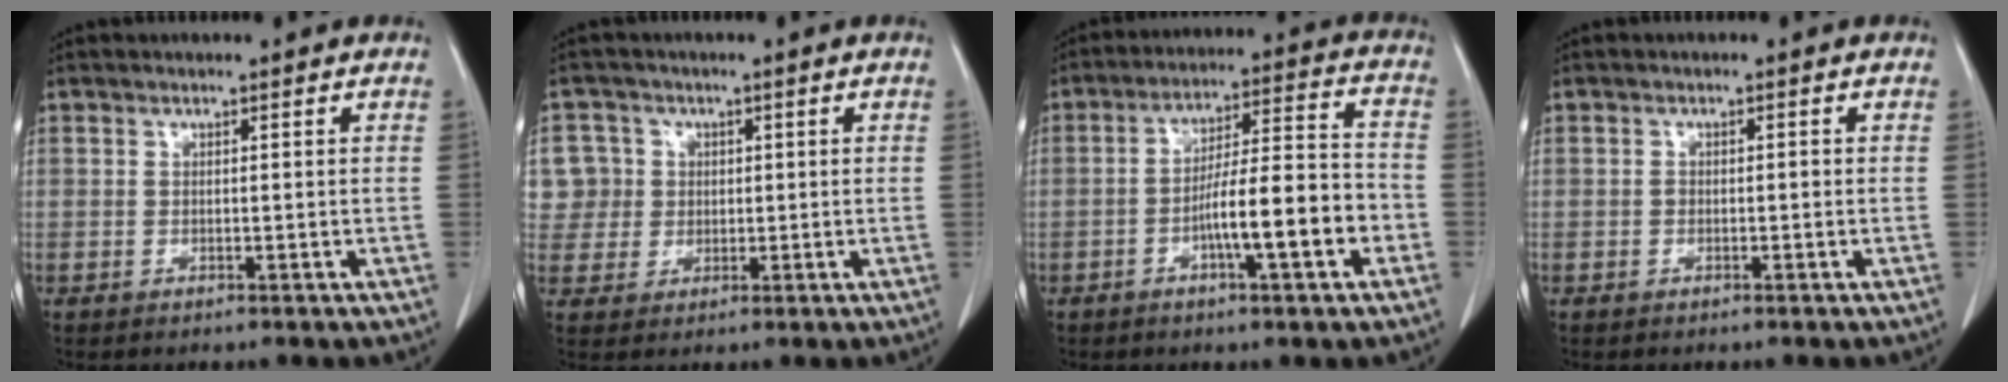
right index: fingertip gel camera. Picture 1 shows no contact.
{"total": 6.7, "force": [1.4, 6.5, 0.1], "torque": [0.002, 0.022, 0.033]}
{"total": 11.9, "force": [-4.1, 1.3, 11.1], "torque": [-0.182, 0.016, -0.065]}
{"total": 0.7, "force": [-0.2, 0.5, 0.5], "torque": [-0.009, 0.002, -0.004]}